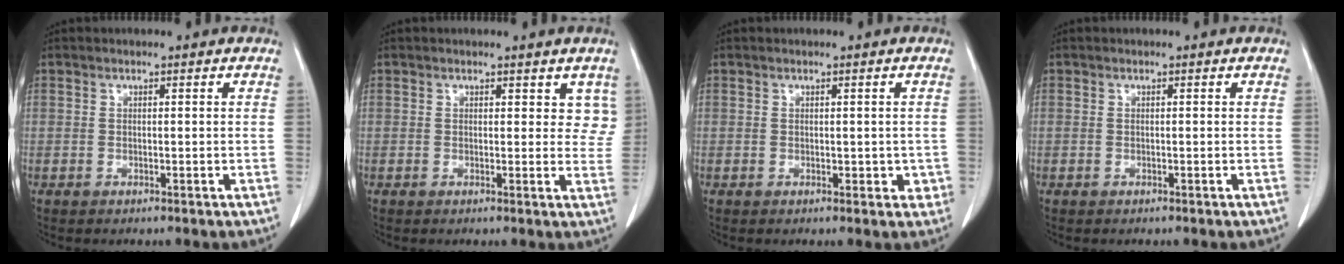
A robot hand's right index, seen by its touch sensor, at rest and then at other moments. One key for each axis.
{"total": 3.6, "fx": 2.4, "fy": 2.2, "fz": 1.5, "tx": 0.004, "ty": -0.004, "tz": 0.022}
{"total": 3.0, "fx": -0.3, "fy": 2.2, "fz": 2.1, "tx": -0.011, "ty": 0.005, "tz": 0.002}
{"total": 0.0}